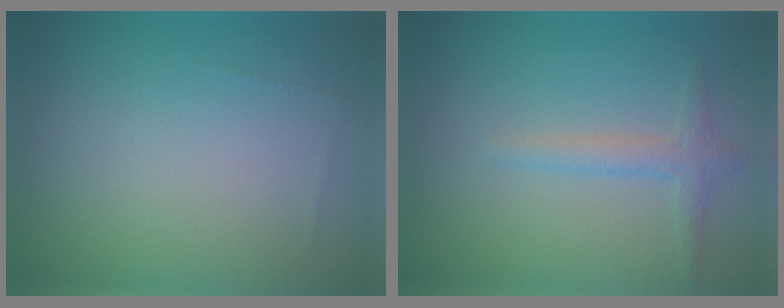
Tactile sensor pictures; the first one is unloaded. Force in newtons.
{"total": 1.8, "press": 1.8, "slide": 0.1}